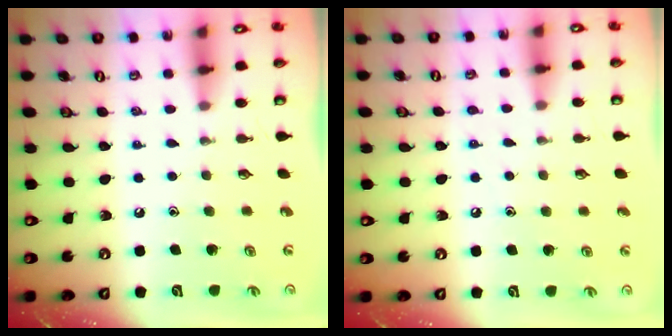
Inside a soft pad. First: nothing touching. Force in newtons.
{"total": 4.0, "press": 4.0, "slide": 0.5}